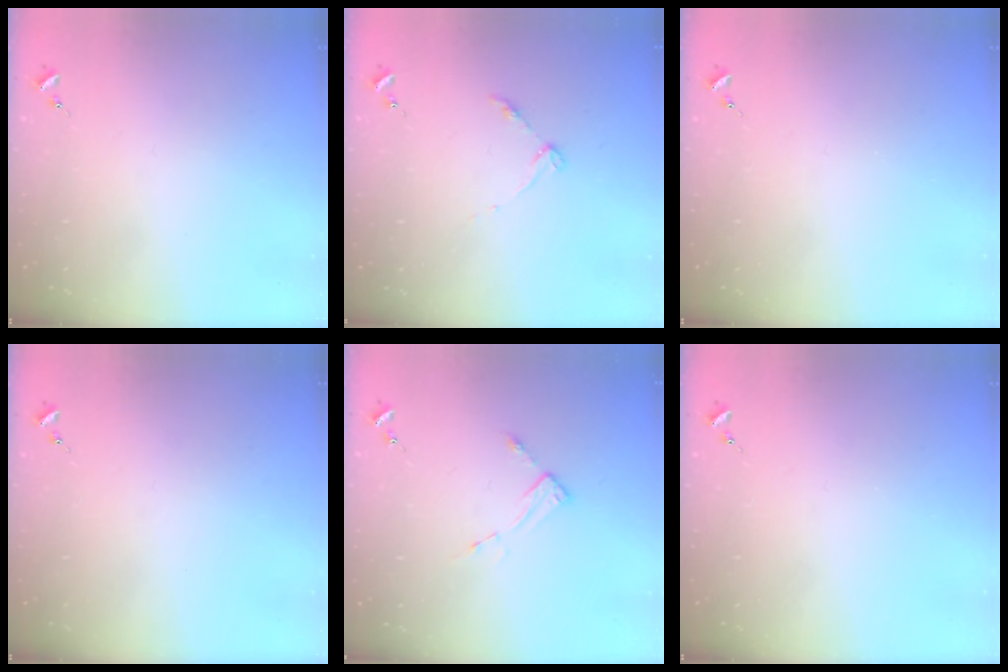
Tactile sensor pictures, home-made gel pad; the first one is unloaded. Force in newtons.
{"total": 4.0, "press": 4.0, "slide": 0.5}
{"total": 0.0}
{"total": 0.0}
{"total": 4.4, "press": 4.3, "slide": 0.5}
{"total": 0.0}